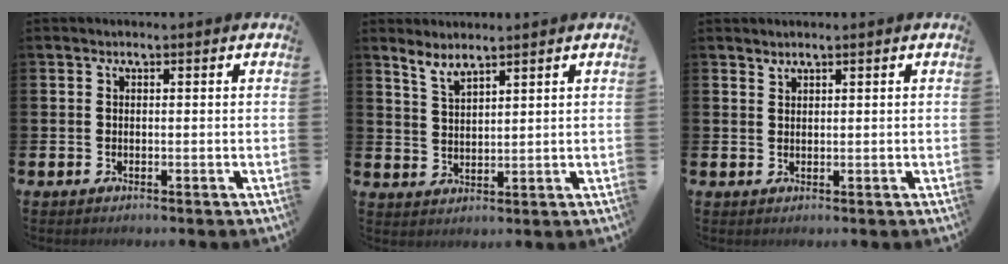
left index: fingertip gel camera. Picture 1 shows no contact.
{"total": 3.2, "force": [3.1, 0.2, 0.8], "torque": [-0.023, -0.014, 0.057]}
{"total": 1.2, "force": [1.2, 0.1, 0.1], "torque": [0.004, -0.002, 0.022]}